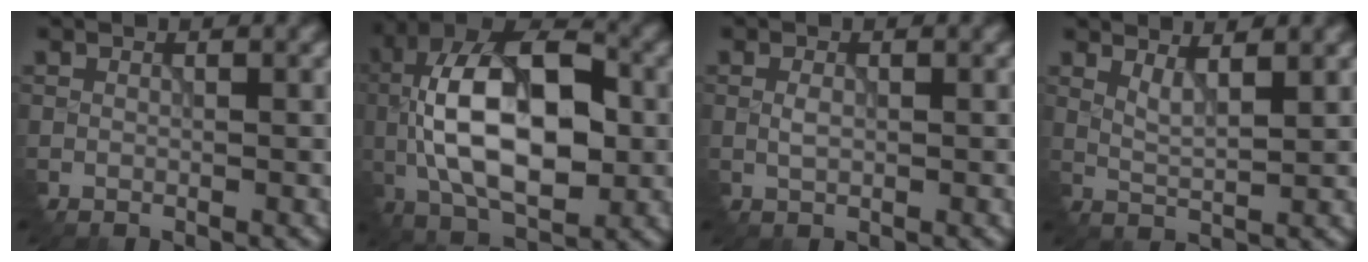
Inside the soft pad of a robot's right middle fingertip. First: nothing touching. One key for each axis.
{"total": 13.3, "fx": -1.0, "fy": 6.9, "fz": 11.4, "tx": -0.202, "ty": 0.023, "tz": -0.027}
{"total": 1.0, "fx": -0.4, "fy": 0.5, "fz": 0.8, "tx": -0.023, "ty": -0.001, "tz": -0.005}
{"total": 2.2, "fx": 1.4, "fy": 0.4, "fz": 1.6, "tx": -0.033, "ty": -0.005, "tz": 0.030}